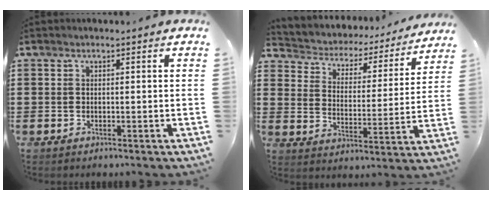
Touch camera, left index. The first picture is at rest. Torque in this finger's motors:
{"motor_torque": [0.39, 0.43, 0.45, -0.01]}